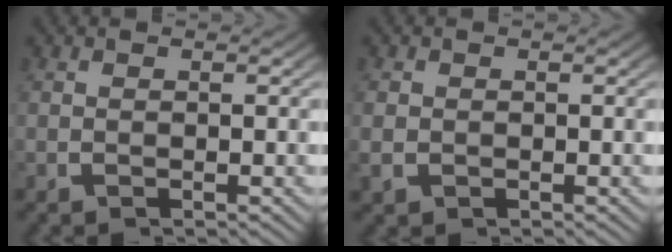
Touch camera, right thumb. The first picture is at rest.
{"total": 1.6, "force": [-0.4, 1.6, 0.3], "torque": [-0.012, -0.004, -0.006]}